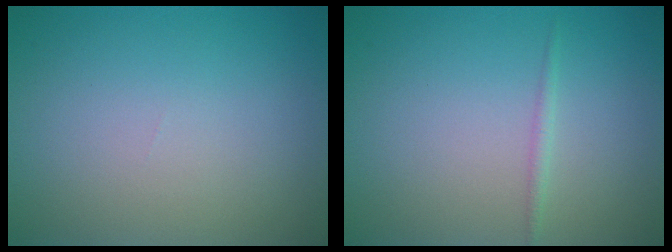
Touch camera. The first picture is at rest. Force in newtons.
{"total": 0.7, "press": 0.7, "slide": 0.0}